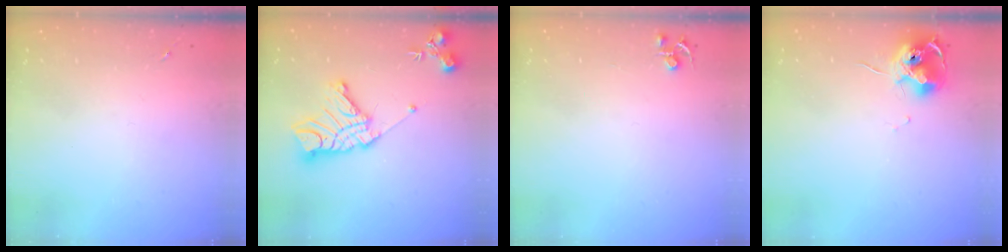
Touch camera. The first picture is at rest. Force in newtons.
{"total": 18.2, "press": 18.1, "slide": 1.5}
{"total": 4.5, "press": 4.4, "slide": 0.5}
{"total": 11.9, "press": 11.8, "slide": 1.2}